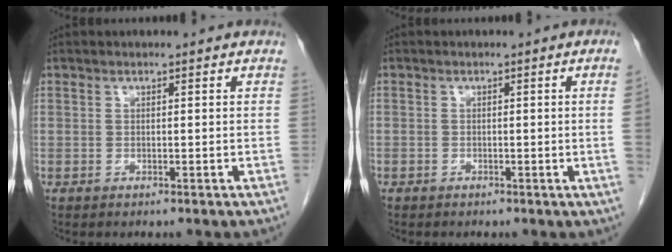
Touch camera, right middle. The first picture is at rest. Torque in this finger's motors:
{"motor_torque": [0.74, -1.40, -0.40, -0.21]}